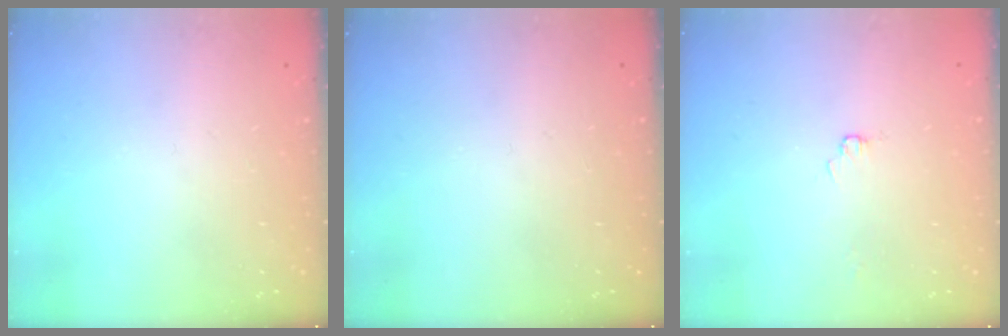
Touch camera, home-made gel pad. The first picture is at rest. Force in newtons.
{"total": 0.0}
{"total": 1.7, "press": 1.7, "slide": 0.2}